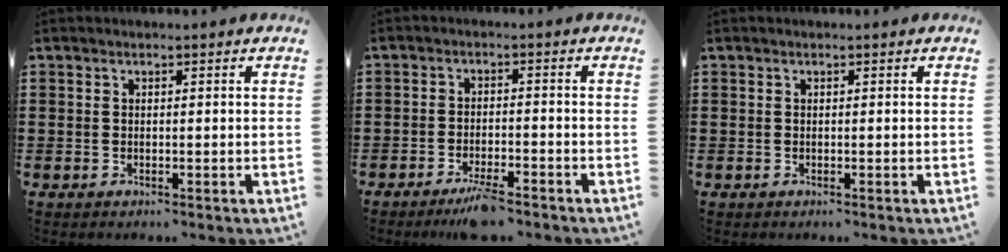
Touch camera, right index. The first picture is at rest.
{"total": 3.9, "force": [-3.1, 0.4, 2.2], "torque": [-0.044, -0.001, -0.059]}
{"total": 0.0}